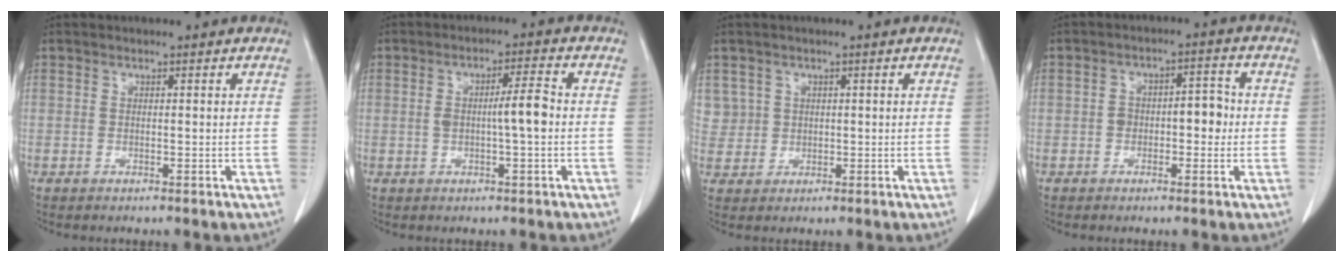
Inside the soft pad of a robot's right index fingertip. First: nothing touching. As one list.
[{"total": 4.9, "force": [-0.4, 0.4, 4.8], "torque": [-0.084, 0.010, -0.004]}, {"total": 3.0, "force": [1.0, 2.8, -0.3], "torque": [0.023, 0.005, 0.016]}, {"total": 4.8, "force": [-0.8, 2.6, 4.0], "torque": [-0.058, 0.023, -0.013]}]